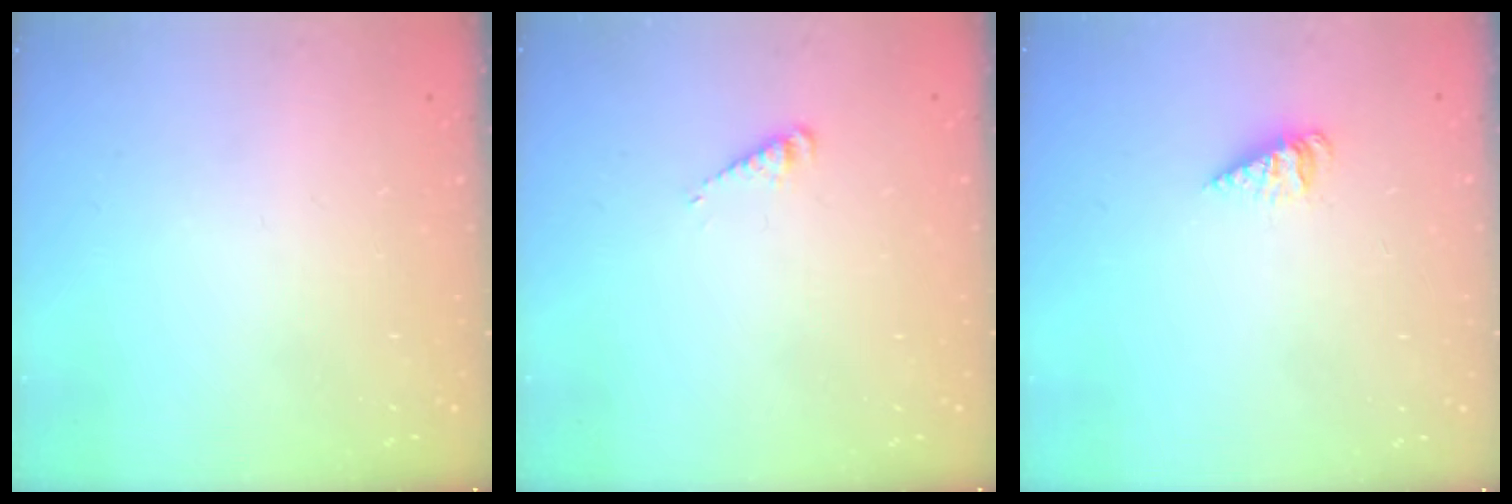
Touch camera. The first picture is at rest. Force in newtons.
{"total": 2.7, "press": 2.7, "slide": 0.3}
{"total": 2.8, "press": 2.8, "slide": 0.2}